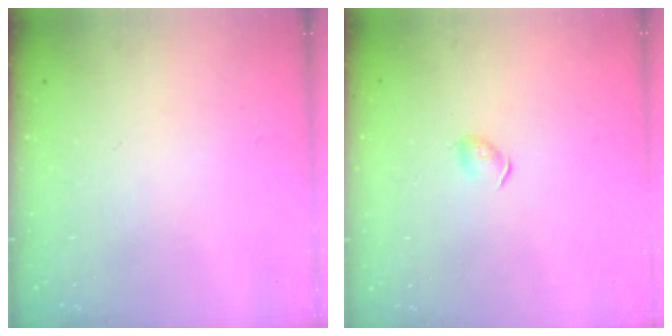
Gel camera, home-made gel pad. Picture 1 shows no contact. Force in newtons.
{"total": 3.0, "press": 2.9, "slide": 0.6}